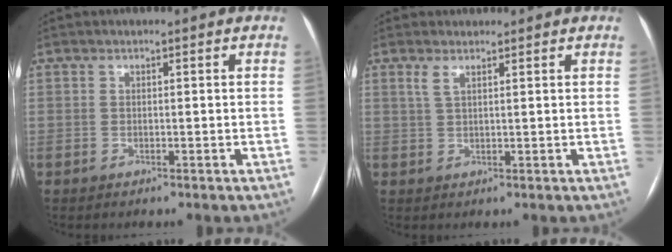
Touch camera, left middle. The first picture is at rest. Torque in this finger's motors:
{"motor_torque": [0.37, -0.40, 0.15, 0.03]}